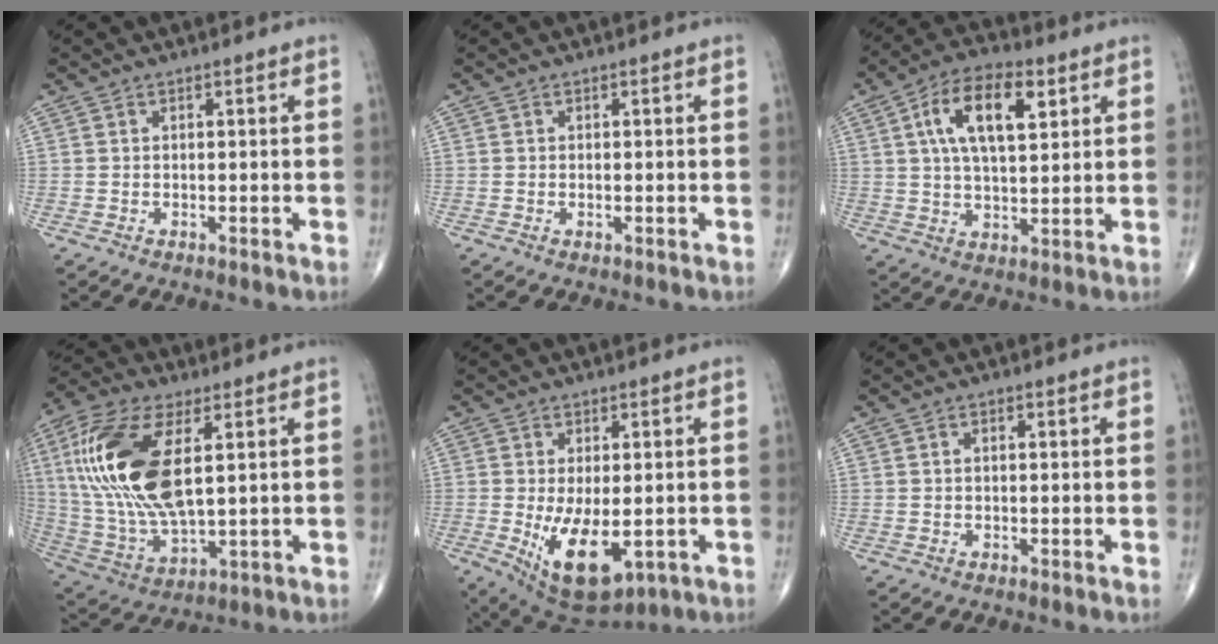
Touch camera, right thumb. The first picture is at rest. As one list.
[{"total": 0.5, "force": [-0.1, 0.3, 0.5], "torque": [-0.011, -0.001, -0.001]}, {"total": 13.4, "force": [4.7, 6.2, 11.0], "torque": [-0.184, 0.000, 0.080]}, {"total": 21.9, "force": [4.8, 9.9, 19.0], "torque": [-0.406, -0.018, 0.091]}, {"total": 11.8, "force": [-2.5, 5.7, 10.0], "torque": [-0.162, -0.018, -0.020]}, {"total": 0.9, "force": [0.2, 0.5, 0.7], "torque": [-0.016, 0.004, 0.003]}]